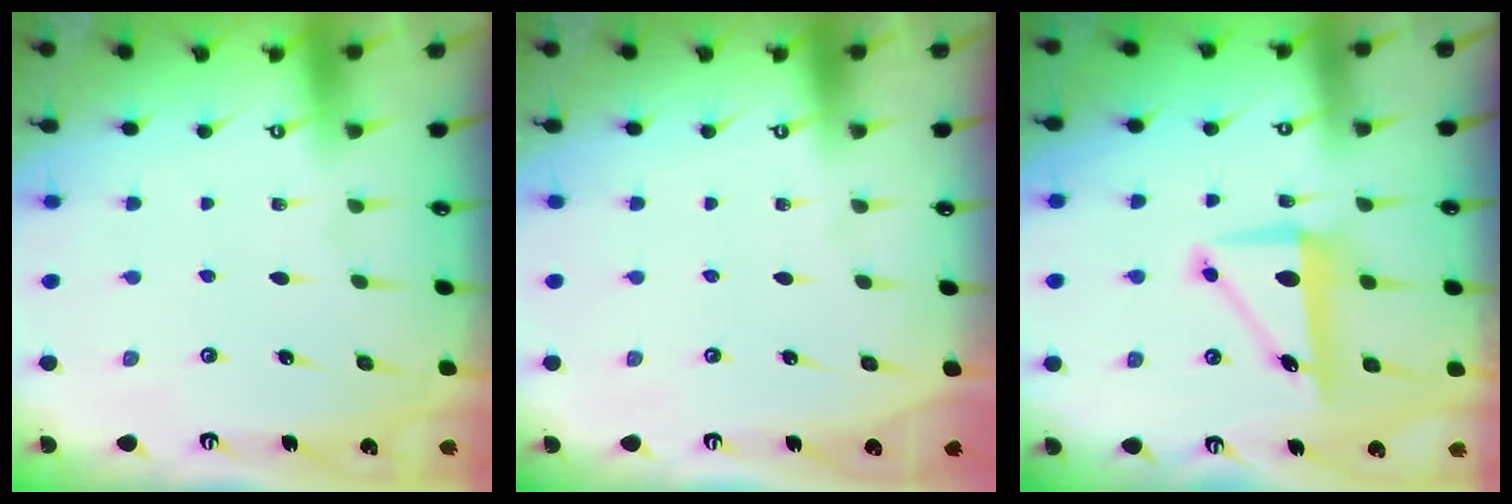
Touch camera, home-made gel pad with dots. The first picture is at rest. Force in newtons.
{"total": 0.0}
{"total": 8.1, "press": 7.8, "slide": 2.2}